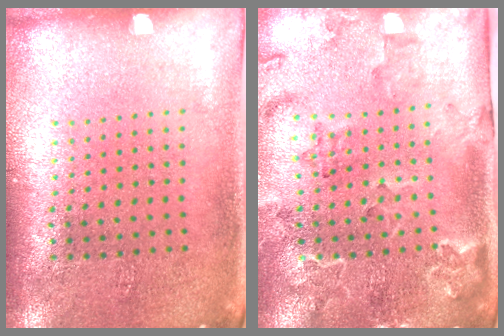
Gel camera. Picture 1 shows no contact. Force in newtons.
{"total": 2.3, "press": 2.3, "slide": 0.4}